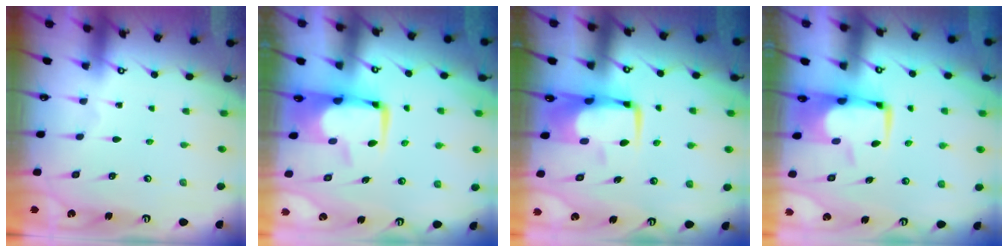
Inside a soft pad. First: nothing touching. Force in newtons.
{"total": 2.0, "press": 1.8, "slide": 0.9}
{"total": 8.4, "press": 8.3, "slide": 1.2}
{"total": 1.0, "press": 0.2, "slide": 1.0}